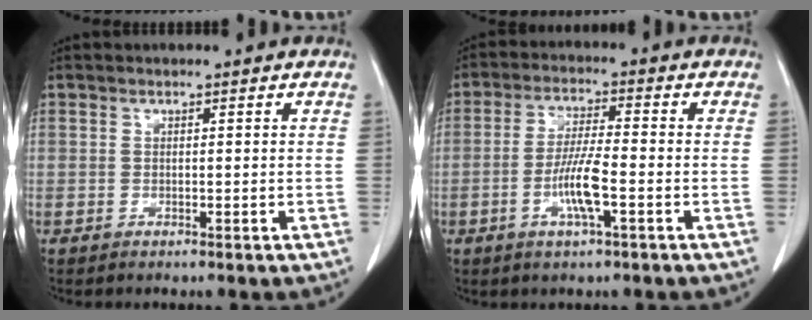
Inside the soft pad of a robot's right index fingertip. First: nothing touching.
{"total": 7.0, "force": [-2.3, 0.6, 6.6], "torque": [-0.132, -0.004, -0.045]}